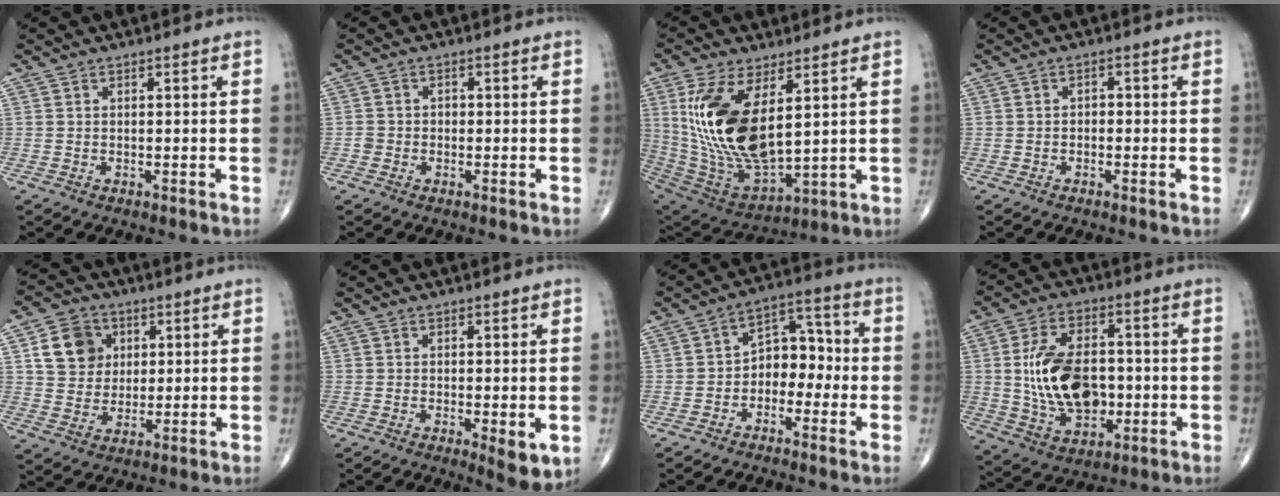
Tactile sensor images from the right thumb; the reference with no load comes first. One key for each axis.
{"total": 1.6, "fx": -0.6, "fy": 1.5, "fz": 0.3, "tx": 0.006, "ty": 0.009, "tz": -0.013}
{"total": 19.8, "fx": 5.2, "fy": 9.1, "fz": 16.8, "tx": -0.335, "ty": -0.031, "tz": 0.116}
{"total": 1.3, "fx": -0.4, "fy": 1.0, "fz": 0.7, "tx": 0.001, "ty": 0.003, "tz": -0.011}
{"total": 9.5, "fx": 3.0, "fy": 8.1, "fz": 4.2, "tx": -0.043, "ty": -0.006, "tz": 0.053}
{"total": 4.8, "fx": -0.9, "fy": 1.6, "fz": 4.5, "tx": -0.062, "ty": -0.015, "tz": -0.012}
{"total": 8.0, "fx": -1.9, "fy": 5.8, "fz": 5.2, "tx": -0.042, "ty": 0.043, "tz": -0.047}
{"total": 15.5, "fx": -0.5, "fy": 9.7, "fz": 12.0, "tx": -0.196, "ty": 0.004, "tz": 0.001}